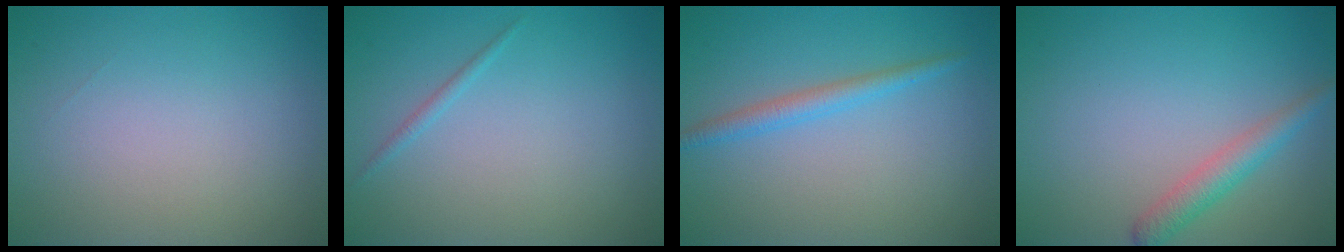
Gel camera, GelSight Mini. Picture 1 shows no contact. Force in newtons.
{"total": 0.7, "press": 0.7, "slide": 0.1}
{"total": 2.0, "press": 2.0, "slide": 0.1}
{"total": 2.5, "press": 2.5, "slide": 0.1}